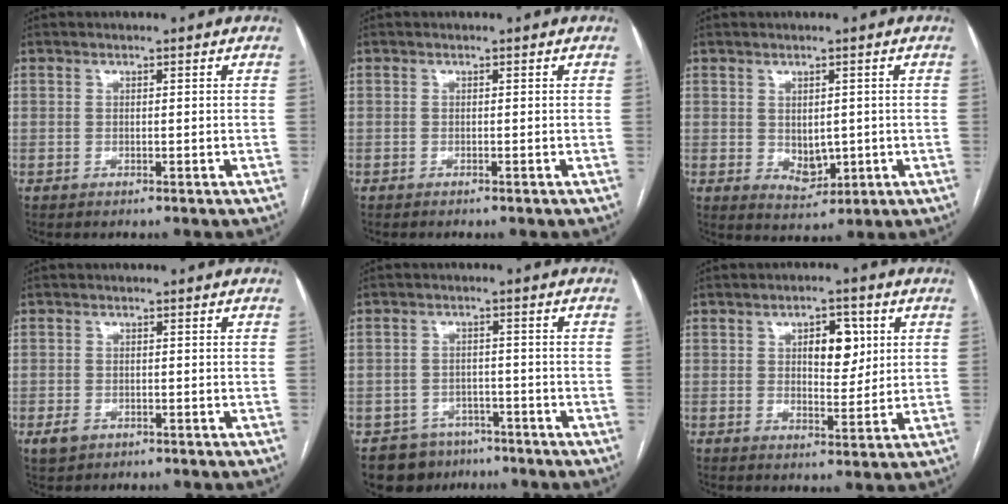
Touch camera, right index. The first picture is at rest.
{"total": 0.7, "force": [-0.6, 0.1, 0.3], "torque": [-0.009, -0.003, -0.008]}
{"total": 4.3, "force": [-0.1, 2.9, 3.1], "torque": [-0.048, -0.007, 0.014]}
{"total": 2.5, "force": [-1.4, 1.7, 1.2], "torque": [-0.028, -0.001, -0.014]}
{"total": 6.7, "force": [-5.1, 4.4, 0.4], "torque": [0.003, 0.014, -0.072]}
{"total": 6.3, "force": [1.9, 3.0, 5.2], "torque": [-0.075, 0.005, 0.032]}